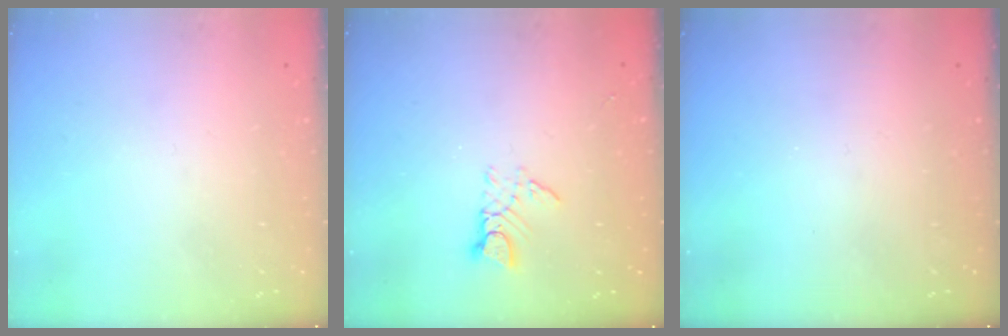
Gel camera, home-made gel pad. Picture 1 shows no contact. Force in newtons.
{"total": 4.7, "press": 4.6, "slide": 0.2}
{"total": 0.0}